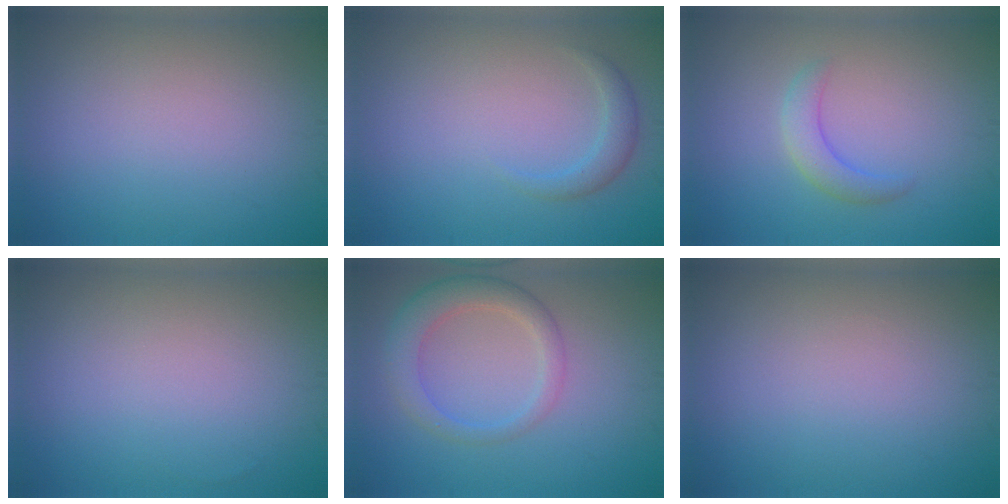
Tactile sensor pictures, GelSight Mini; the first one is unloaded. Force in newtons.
{"total": 1.5, "press": 1.5, "slide": 0.1}
{"total": 2.3, "press": 2.3, "slide": 0.2}
{"total": 0.0}
{"total": 3.6, "press": 3.6, "slide": 0.3}
{"total": 0.0}